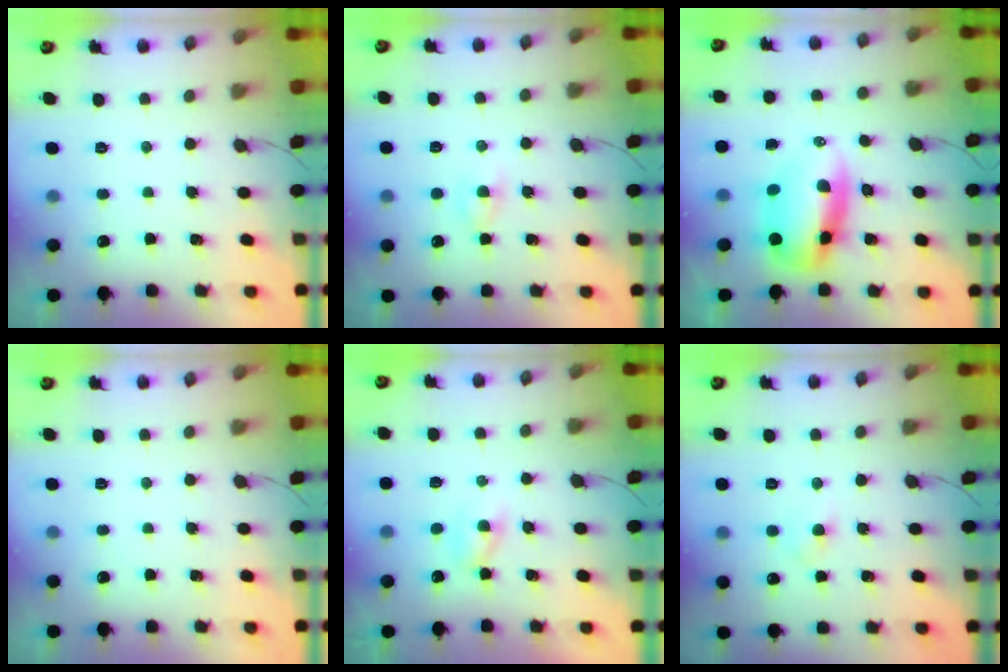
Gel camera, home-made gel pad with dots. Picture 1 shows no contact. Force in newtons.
{"total": 2.2, "press": 2.1, "slide": 0.9}
{"total": 8.7, "press": 8.3, "slide": 2.3}
{"total": 0.0}
{"total": 1.7, "press": 1.5, "slide": 0.7}
{"total": 3.7, "press": 3.5, "slide": 1.2}